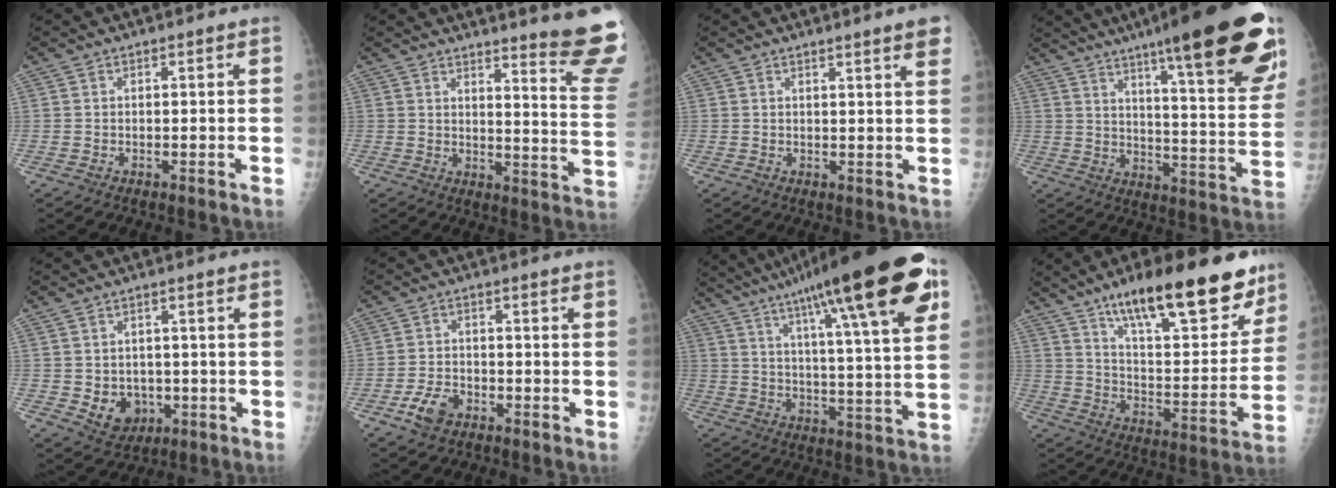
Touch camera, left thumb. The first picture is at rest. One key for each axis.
{"total": 15.6, "fx": 13.6, "fy": -0.1, "fz": 7.6, "tx": -0.081, "ty": -0.162, "tz": 0.153}
{"total": 4.2, "fx": 3.0, "fy": 0.0, "fz": 3.0, "tx": -0.036, "ty": -0.012, "tz": 0.034}
{"total": 27.3, "fx": 17.2, "fy": 4.3, "fz": 20.7, "tx": -0.269, "ty": -0.061, "tz": 0.241}
{"total": 6.5, "fx": -1.4, "fy": 5.4, "fz": 3.3, "tx": -0.024, "ty": 0.004, "tz": -0.006}
{"total": 5.3, "fx": -3.0, "fy": 3.3, "fz": 2.9, "tx": -0.053, "ty": 0.016, "tz": -0.053}
{"total": 27.2, "fx": 14.5, "fy": 4.4, "fz": 22.6, "tx": -0.341, "ty": -0.017, "tz": 0.213}
{"total": 25.6, "fx": 17.1, "fy": 8.0, "fz": 17.4, "tx": -0.217, "ty": -0.064, "tz": 0.266}